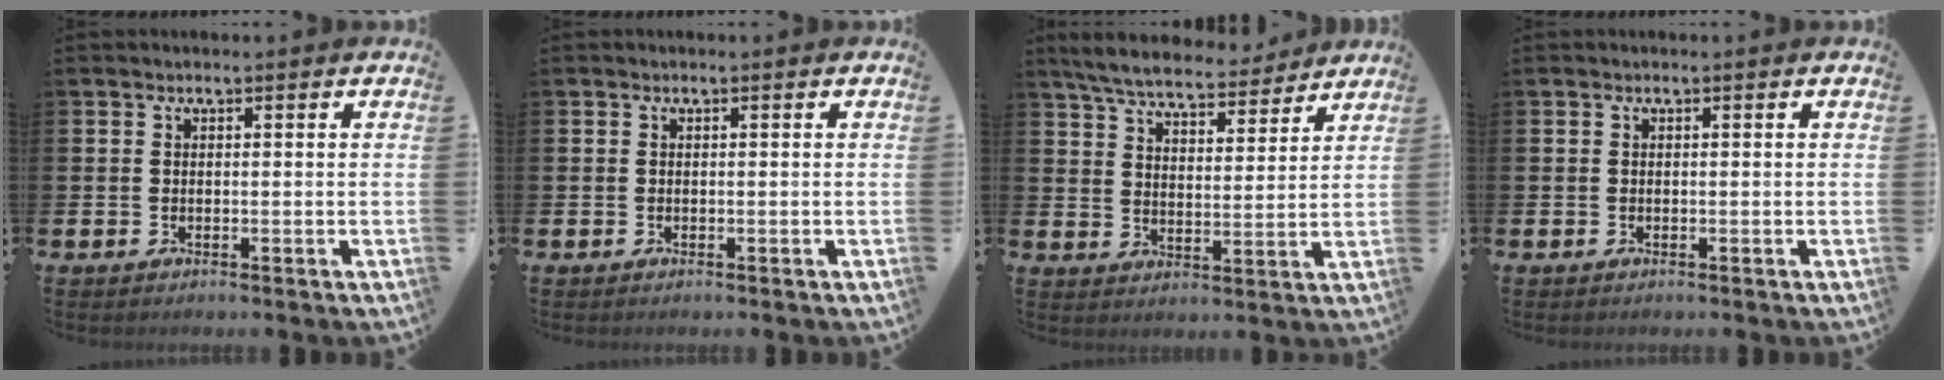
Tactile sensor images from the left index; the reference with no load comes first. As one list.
[{"total": 0.0}, {"total": 6.9, "force": [6.6, 1.1, 1.8], "torque": [-0.060, -0.037, 0.115]}, {"total": 0.0}]